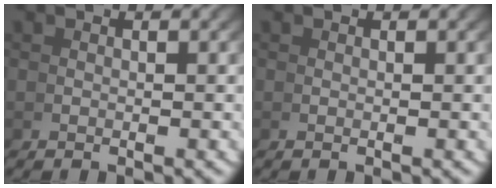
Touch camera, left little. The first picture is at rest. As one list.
[{"total": 0.0}]